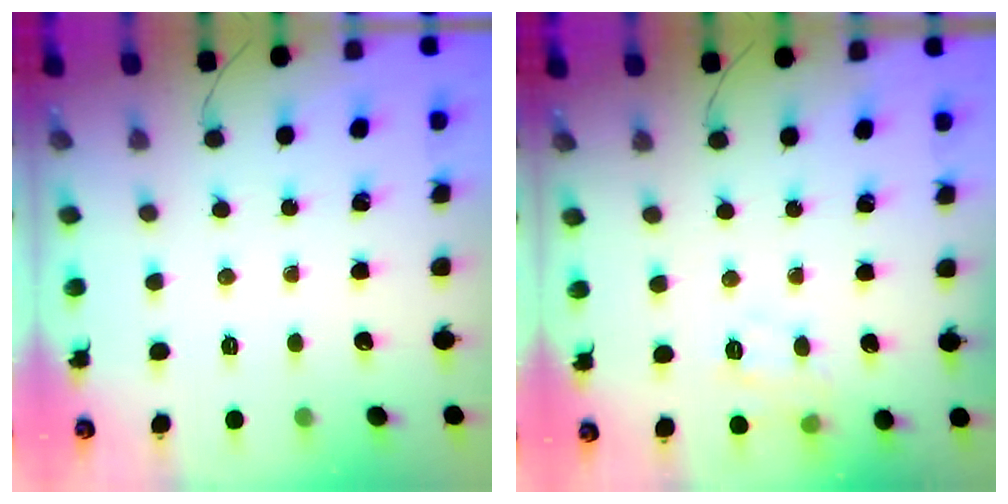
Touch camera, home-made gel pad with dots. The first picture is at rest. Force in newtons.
{"total": 6.5, "press": 6.4, "slide": 0.7}